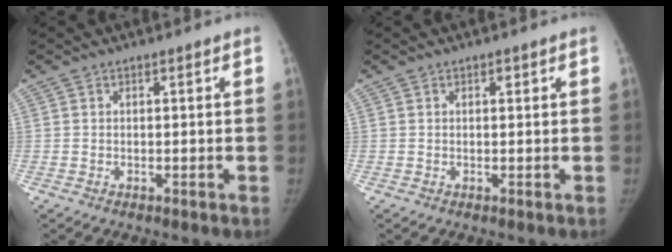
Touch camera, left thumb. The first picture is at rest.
{"total": 0.8, "force": [0.4, 0.4, 0.5], "torque": [-0.005, -0.001, 0.006]}